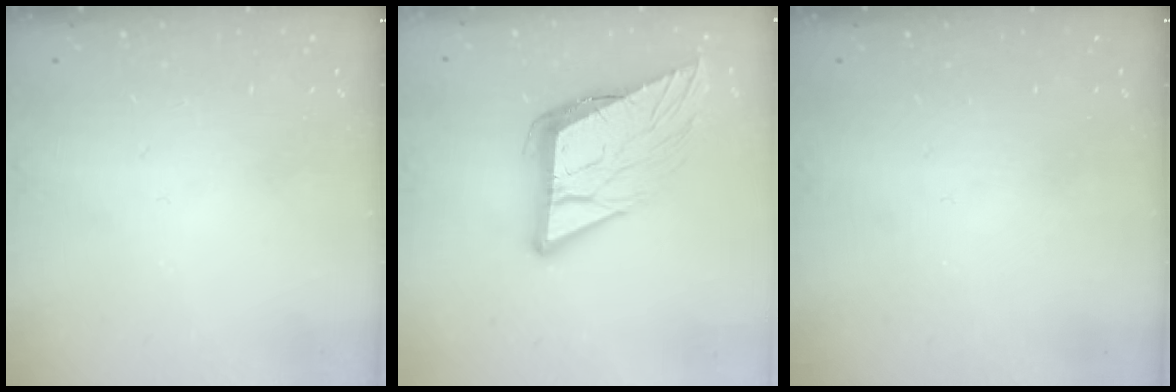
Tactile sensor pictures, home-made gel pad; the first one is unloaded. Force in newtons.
{"total": 13.2, "press": 13.0, "slide": 2.6}
{"total": 0.0}